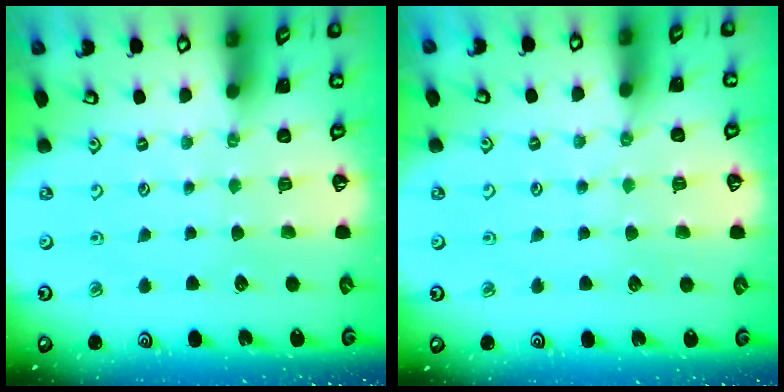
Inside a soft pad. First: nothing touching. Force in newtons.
{"total": 2.7, "press": 2.7, "slide": 0.5}